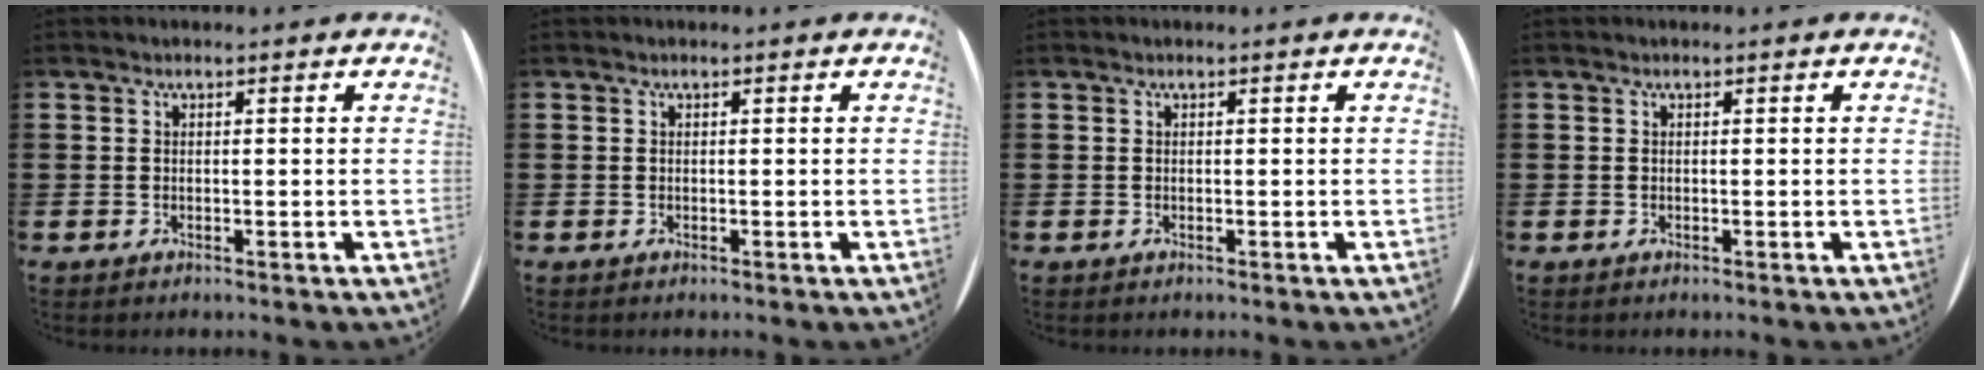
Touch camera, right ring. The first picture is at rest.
{"total": 0.0}
{"total": 0.0}
{"total": 0.0}